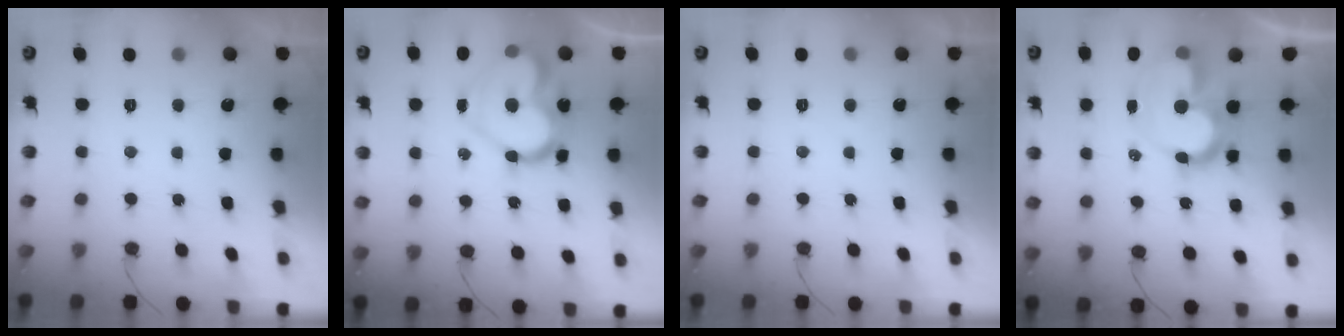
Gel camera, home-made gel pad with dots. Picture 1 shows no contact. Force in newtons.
{"total": 18.1, "press": 18.0, "slide": 2.1}
{"total": 1.6, "press": 1.6, "slide": 0.0}
{"total": 12.2, "press": 12.1, "slide": 1.4}